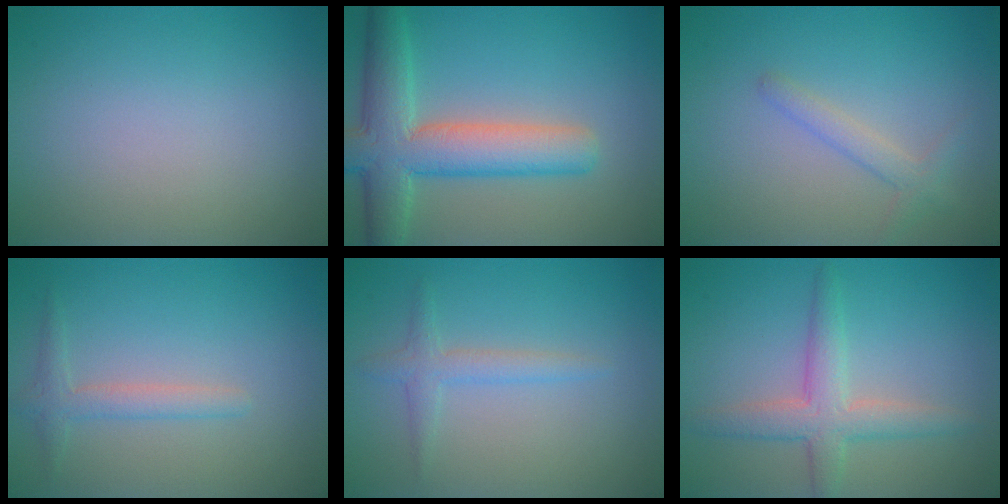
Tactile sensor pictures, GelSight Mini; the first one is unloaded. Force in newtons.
{"total": 7.6, "press": 7.6, "slide": 0.4}
{"total": 1.8, "press": 1.8, "slide": 0.1}
{"total": 1.9, "press": 1.9, "slide": 0.0}
{"total": 1.8, "press": 1.8, "slide": 0.0}
{"total": 3.7, "press": 3.7, "slide": 0.2}